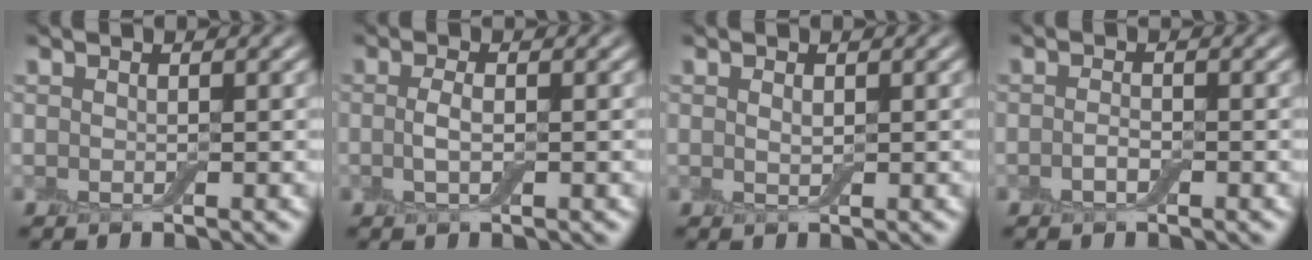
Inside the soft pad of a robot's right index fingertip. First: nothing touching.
{"total": 1.6, "force": [-0.1, 0.6, 1.5], "torque": [-0.034, -0.001, -0.005]}
{"total": 0.7, "force": [0.3, 0.3, 0.6], "torque": [-0.012, -0.001, 0.006]}
{"total": 1.1, "force": [-0.5, 0.5, 0.8], "torque": [-0.019, 0.001, -0.011]}